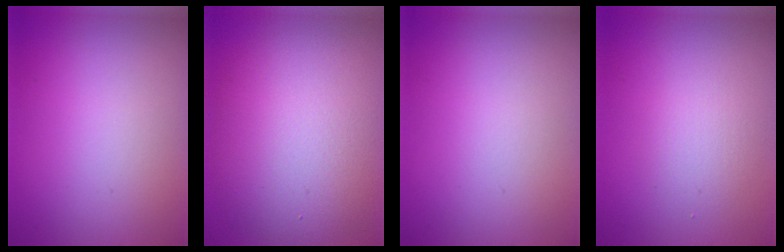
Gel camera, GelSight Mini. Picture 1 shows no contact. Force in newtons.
{"total": 10.3, "press": 10.3, "slide": 0.3}
{"total": 0.0}
{"total": 2.0, "press": 2.0, "slide": 0.0}